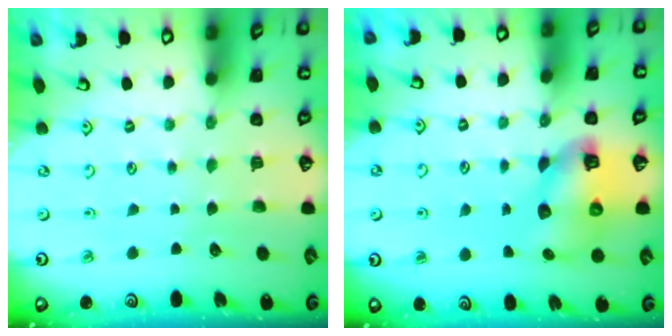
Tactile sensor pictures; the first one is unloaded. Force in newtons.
{"total": 9.8, "press": 9.7, "slide": 1.2}